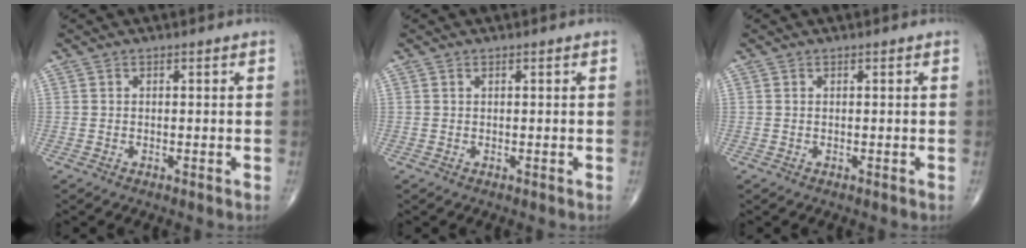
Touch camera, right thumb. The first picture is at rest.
{"total": 0.0}
{"total": 0.0}